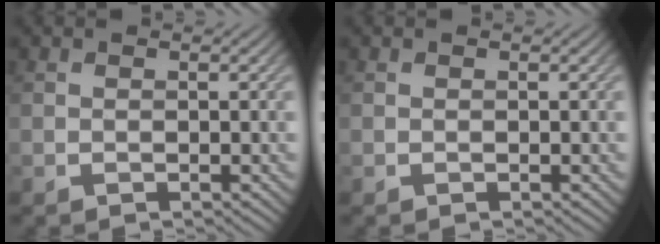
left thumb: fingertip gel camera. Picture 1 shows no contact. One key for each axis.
{"total": 0.0}